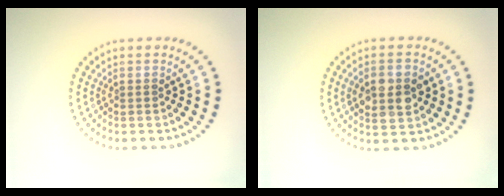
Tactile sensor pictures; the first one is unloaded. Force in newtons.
{"total": 3.8, "press": 3.8, "slide": 0.1}